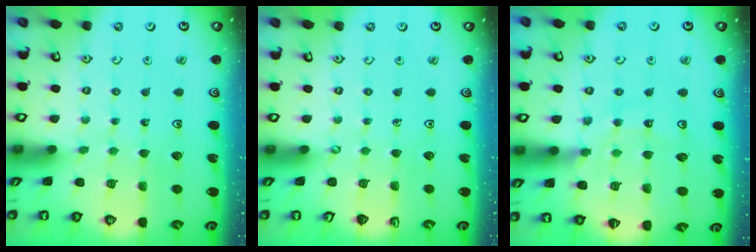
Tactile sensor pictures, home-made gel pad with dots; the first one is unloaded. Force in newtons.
{"total": 0.0}
{"total": 12.0, "press": 11.9, "slide": 1.5}